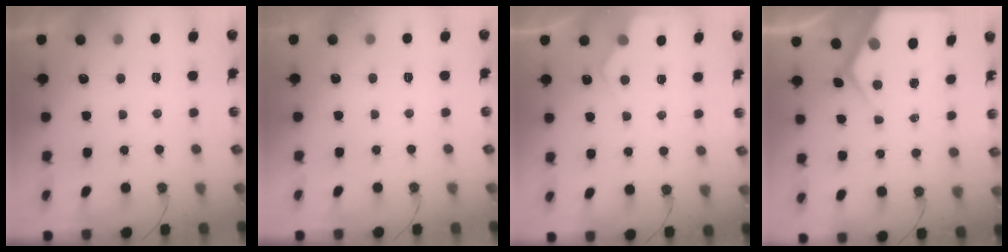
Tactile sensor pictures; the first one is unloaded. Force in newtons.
{"total": 0.0}
{"total": 6.8, "press": 6.7, "slide": 0.5}
{"total": 7.1, "press": 7.1, "slide": 0.7}